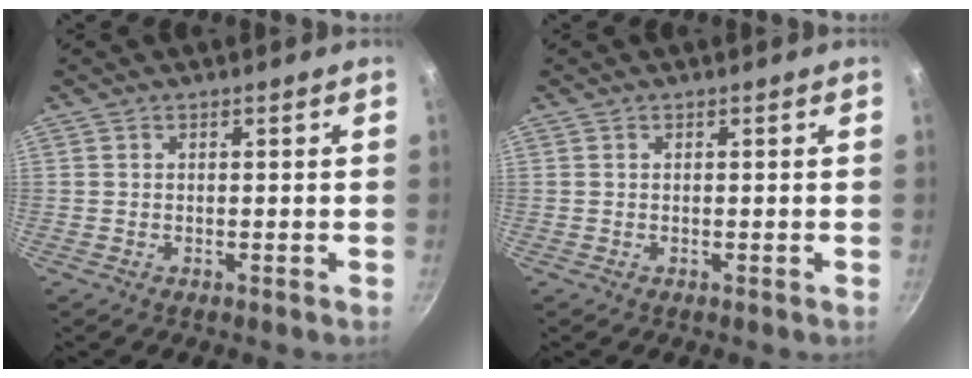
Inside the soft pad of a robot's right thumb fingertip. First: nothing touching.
{"total": 0.0}